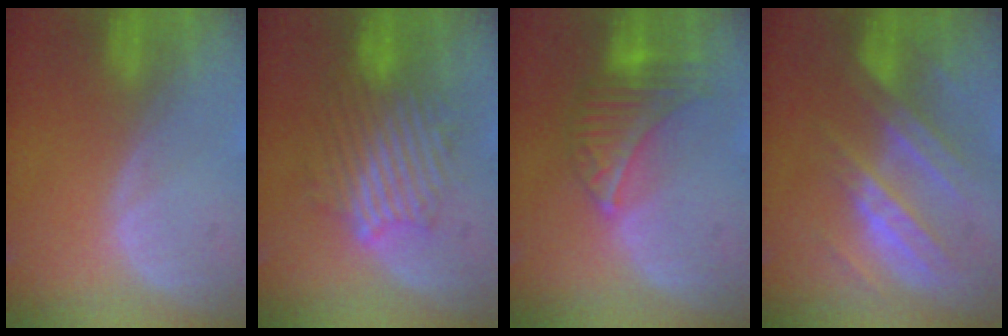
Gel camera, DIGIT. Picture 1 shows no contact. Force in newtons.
{"total": 8.9, "press": 8.6, "slide": 2.4}
{"total": 7.1, "press": 6.7, "slide": 2.4}
{"total": 7.3, "press": 7.3, "slide": 0.1}